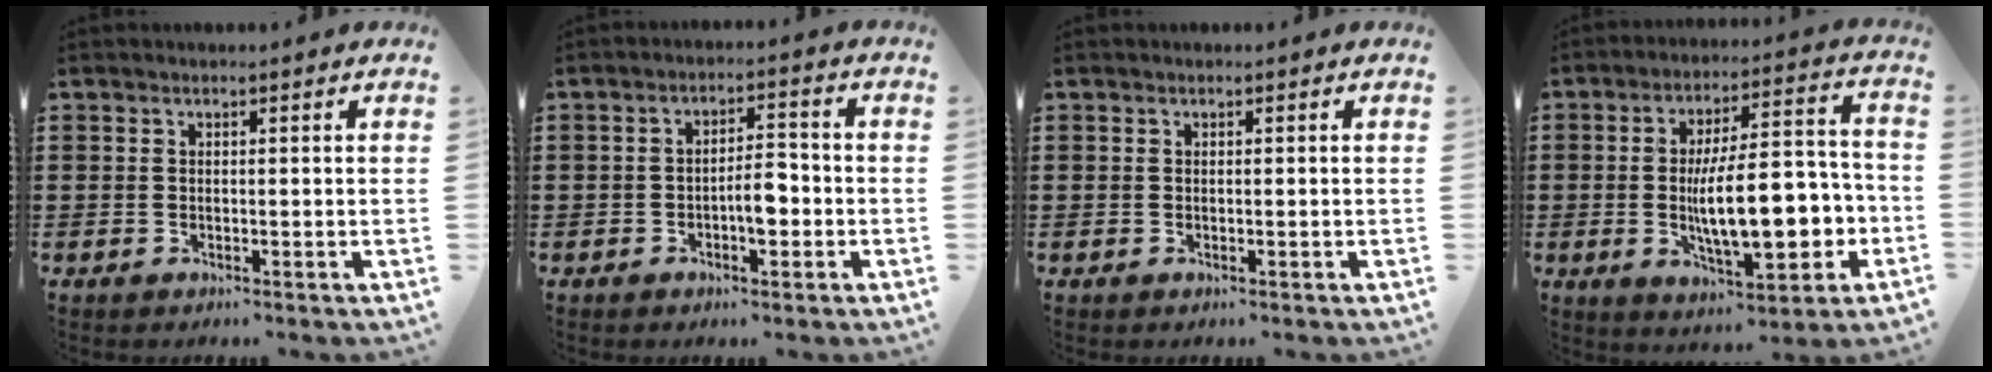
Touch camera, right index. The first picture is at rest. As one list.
[{"total": 4.6, "force": [-1.5, 1.9, 3.9], "torque": [-0.068, 0.011, -0.027]}, {"total": 0.0}, {"total": 14.3, "force": [-2.9, 5.3, 12.9], "torque": [-0.200, -0.008, -0.051]}]